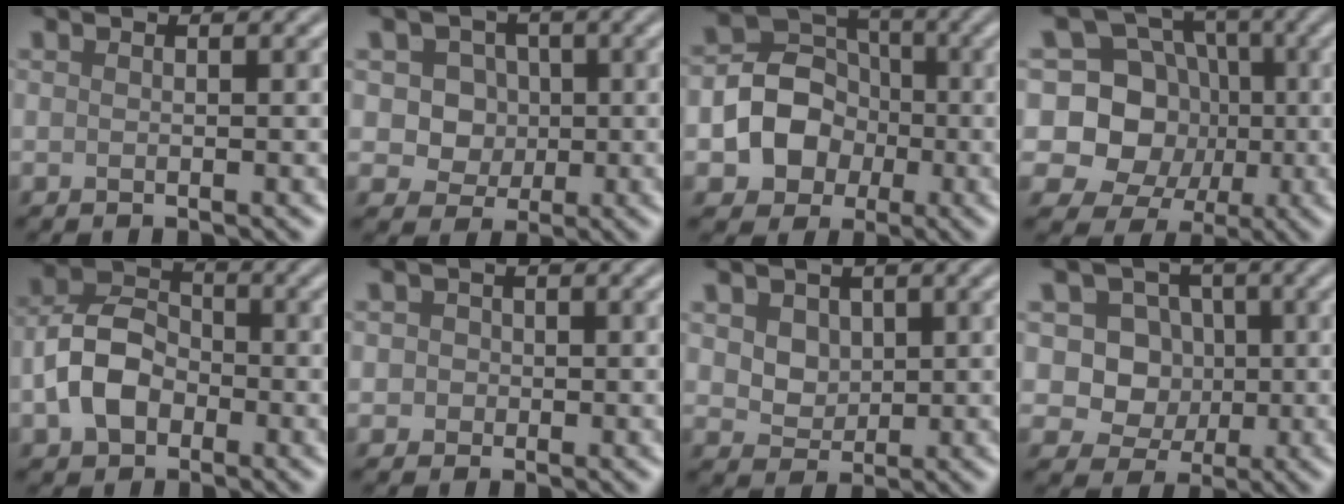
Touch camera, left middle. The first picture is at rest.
{"total": 6.2, "force": [1.8, 5.4, 2.6], "torque": [-0.026, 0.028, 0.010]}
{"total": 6.0, "force": [-1.1, 5.3, 2.6], "torque": [-0.019, 0.004, -0.039]}
{"total": 11.5, "force": [0.7, 10.5, 4.6], "torque": [-0.105, 0.044, -0.019]}
{"total": 5.4, "force": [-1.5, 3.9, 3.4], "torque": [-0.075, 0.008, -0.035]}
{"total": 2.6, "force": [0.7, 2.4, 0.8], "torque": [0.016, 0.020, -0.017]}
{"total": 5.0, "force": [2.3, 3.8, 2.4], "torque": [-0.049, 0.015, 0.033]}
{"total": 8.2, "force": [2.0, 7.4, 3.0], "torque": [-0.059, 0.029, 0.025]}